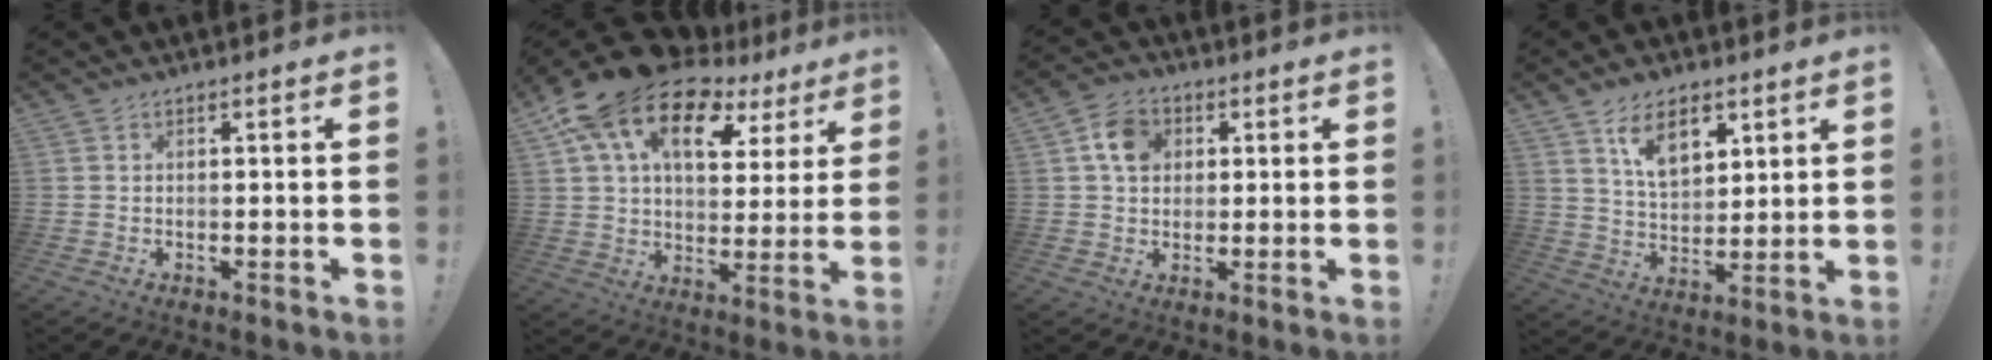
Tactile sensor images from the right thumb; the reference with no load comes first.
{"total": 19.0, "force": [11.2, 9.6, 12.0], "torque": [-0.199, -0.064, 0.196]}
{"total": 8.3, "force": [2.3, 6.6, 4.5], "torque": [-0.068, 0.009, 0.046]}
{"total": 10.7, "force": [6.5, 5.8, 6.2], "torque": [-0.094, -0.028, 0.120]}